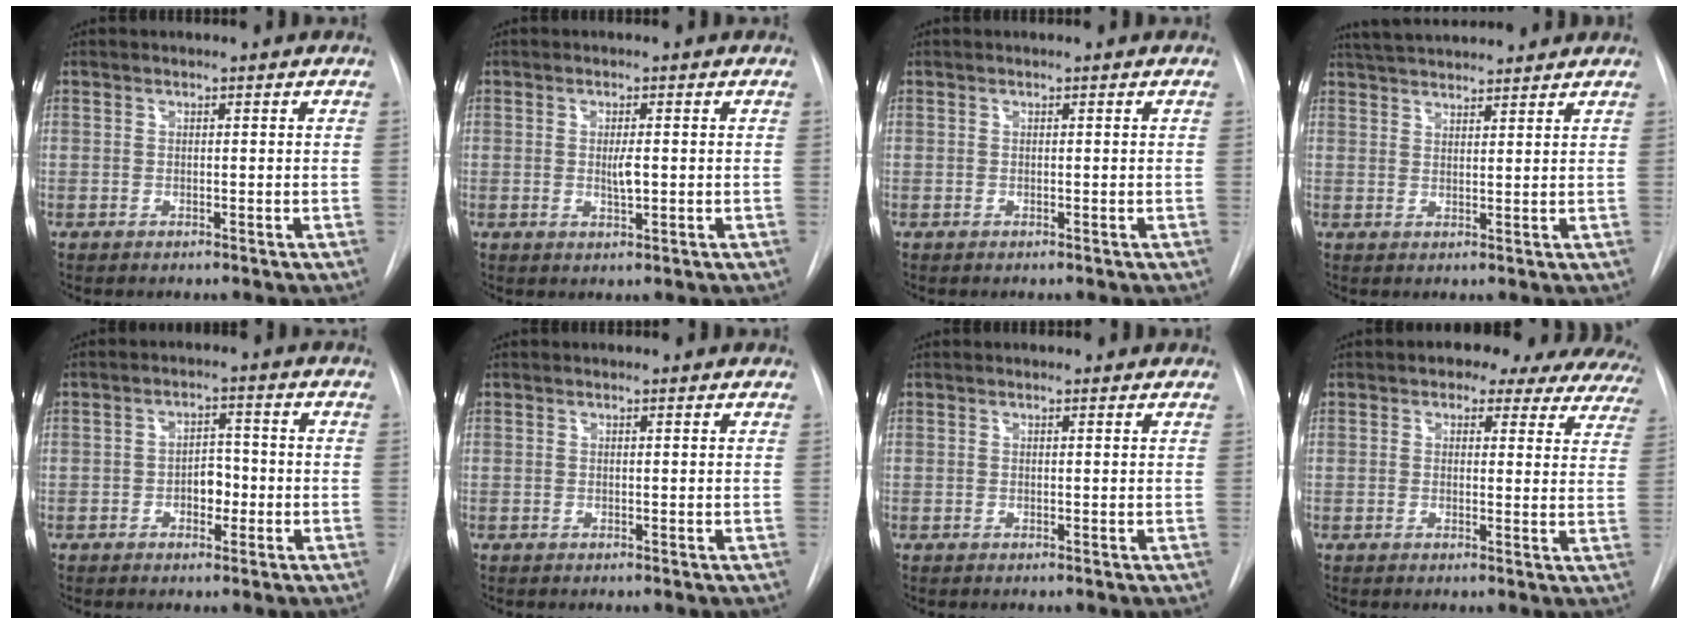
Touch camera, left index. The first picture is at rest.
{"total": 2.2, "force": [0.0, 0.4, 2.1], "torque": [-0.039, -0.003, 0.002]}
{"total": 0.0}
{"total": 10.2, "force": [9.4, 1.5, 3.7], "torque": [-0.064, 0.033, 0.144]}
{"total": 3.5, "force": [-1.1, 2.2, 2.6], "torque": [-0.033, 0.008, -0.016]}
{"total": 0.0}
{"total": 0.5, "force": [0.5, 0.2, 0.1], "torque": [-0.007, 0.004, 0.006]}
{"total": 13.5, "force": [11.2, 6.1, 4.5], "torque": [-0.034, 0.011, 0.102]}